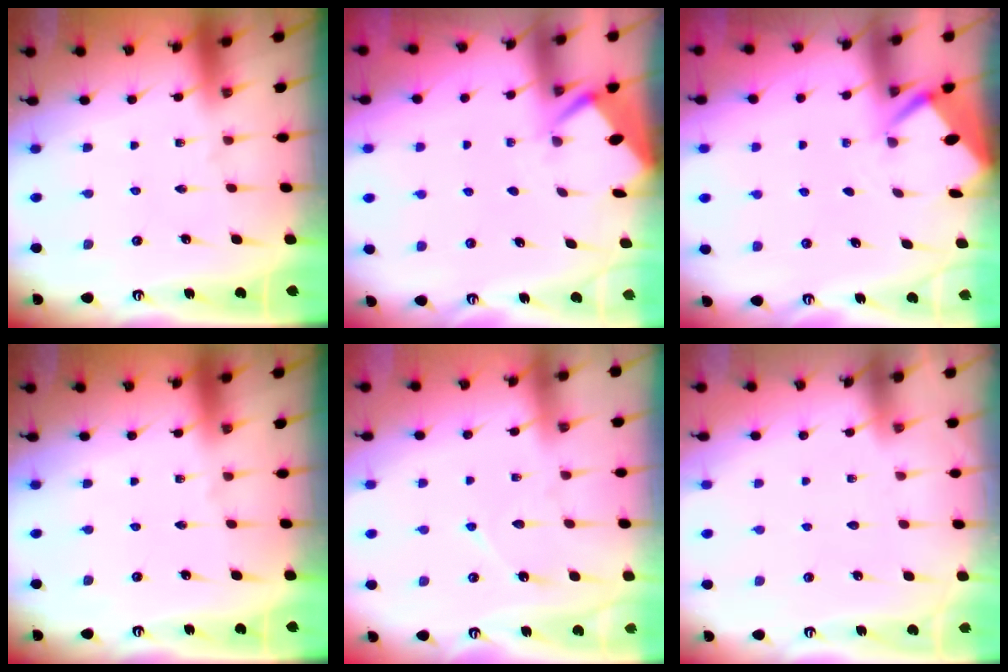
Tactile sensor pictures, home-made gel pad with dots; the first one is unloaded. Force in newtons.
{"total": 2.8, "press": 2.7, "slide": 0.4}
{"total": 2.6, "press": 2.6, "slide": 0.0}
{"total": 0.0}
{"total": 4.6, "press": 4.5, "slide": 0.7}
{"total": 1.0, "press": 1.0, "slide": 0.0}